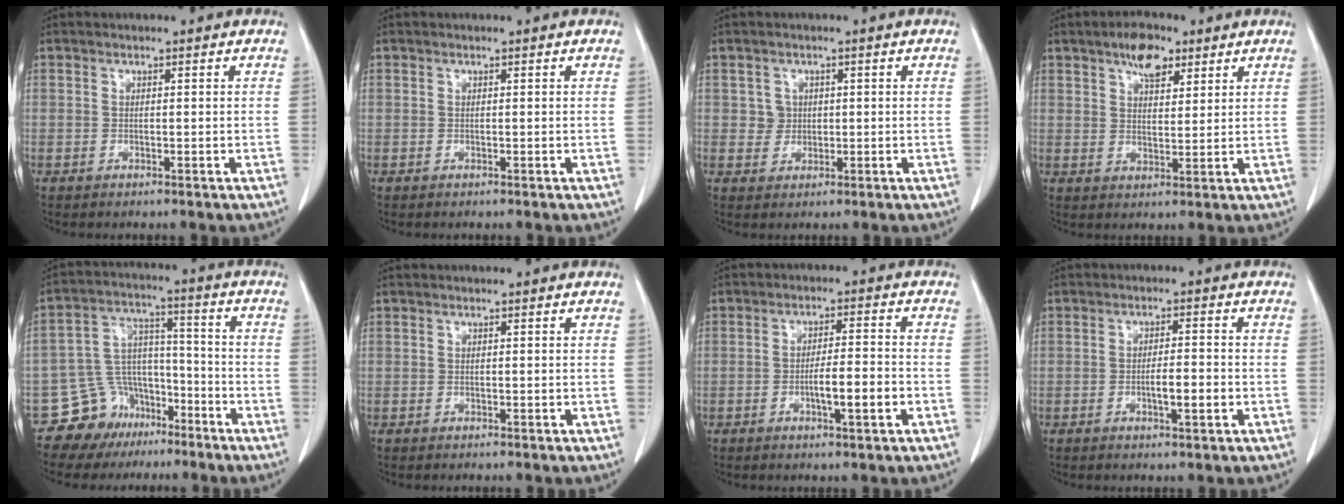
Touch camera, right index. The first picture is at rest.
{"total": 0.0}
{"total": 2.2, "force": [0.5, 2.1, 0.1], "torque": [0.003, 0.004, 0.012]}
{"total": 5.9, "force": [3.7, 2.7, 3.7], "torque": [-0.065, 0.008, 0.062]}
{"total": 10.2, "force": [-7.1, 7.3, 0.9], "torque": [-0.020, 0.064, -0.113]}
{"total": 0.0}
{"total": 5.6, "force": [-1.8, 0.6, 5.3], "torque": [-0.089, 0.002, -0.026]}
{"total": 3.8, "force": [-1.0, 0.6, 3.6], "torque": [-0.060, 0.001, -0.012]}